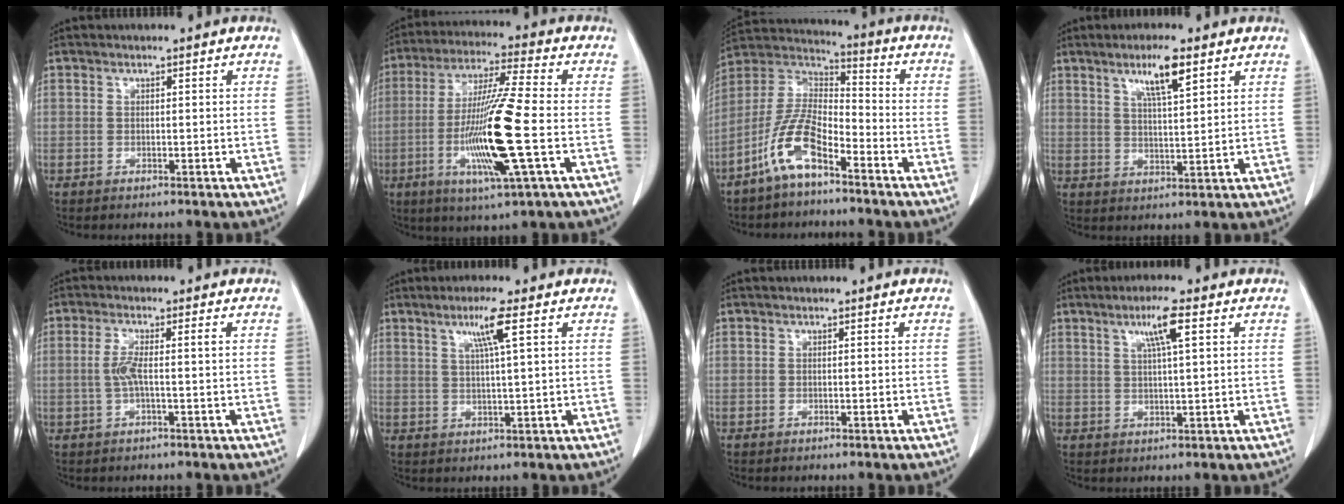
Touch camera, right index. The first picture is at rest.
{"total": 15.4, "force": [-3.4, -0.2, 15.0], "torque": [-0.297, -0.017, -0.068]}
{"total": 10.4, "force": [-6.2, 3.5, 7.5], "torque": [-0.167, 0.011, -0.122]}
{"total": 6.4, "force": [3.7, 0.5, 5.1], "torque": [-0.093, -0.001, 0.066]}
{"total": 3.5, "force": [-0.2, 0.1, 3.4], "torque": [-0.079, 0.008, -0.005]}
{"total": 5.0, "force": [2.3, -0.8, 4.4], "torque": [-0.084, 0.000, 0.043]}
{"total": 0.0}
{"total": 5.2, "force": [2.3, -0.2, 4.6], "torque": [-0.082, 0.004, 0.040]}